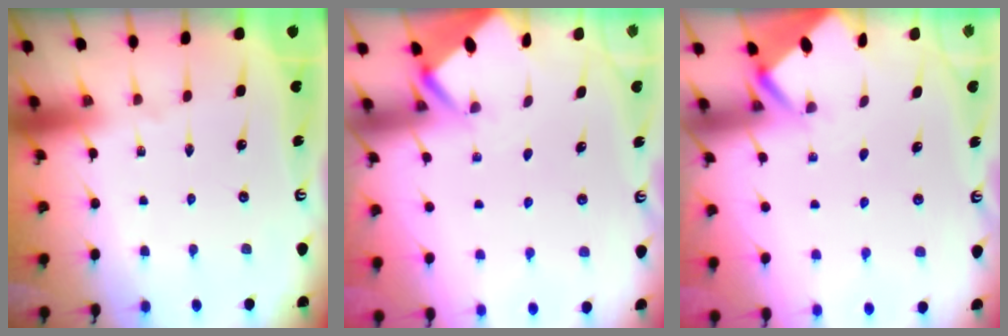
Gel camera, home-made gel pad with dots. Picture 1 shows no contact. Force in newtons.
{"total": 2.5, "press": 2.5, "slide": 0.2}
{"total": 2.5, "press": 2.5, "slide": 0.2}